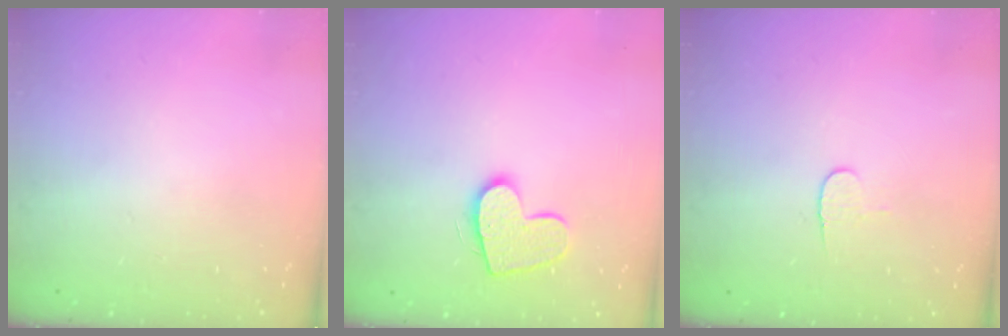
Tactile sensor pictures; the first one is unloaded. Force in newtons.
{"total": 11.1, "press": 11.1, "slide": 0.6}
{"total": 4.1, "press": 4.1, "slide": 0.4}